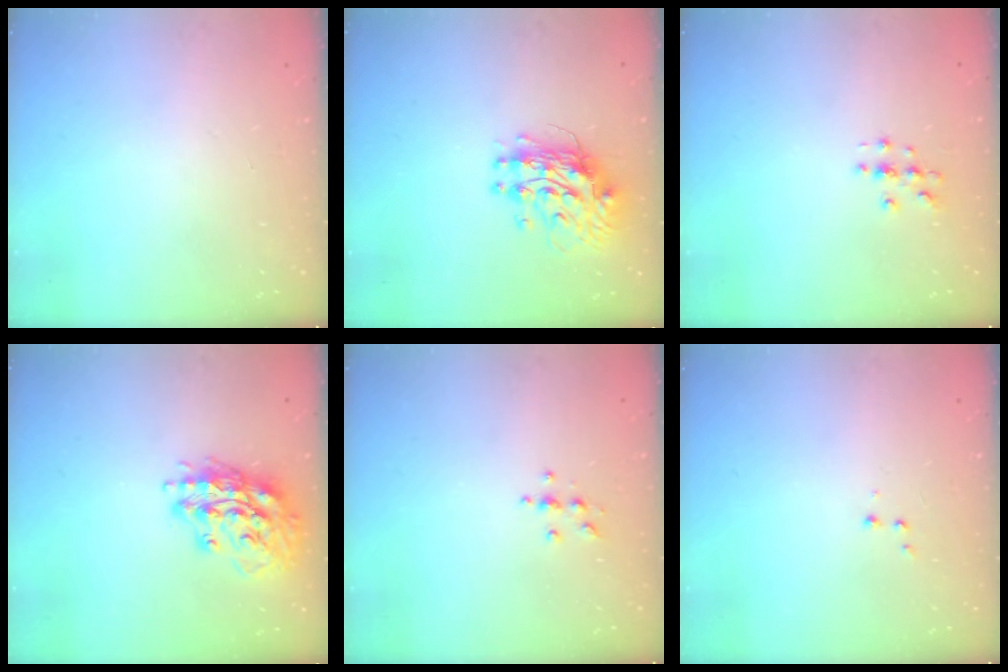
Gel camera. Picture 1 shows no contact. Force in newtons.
{"total": 11.0, "press": 10.9, "slide": 1.0}
{"total": 2.7, "press": 2.7, "slide": 0.3}
{"total": 16.7, "press": 16.5, "slide": 2.3}
{"total": 3.8, "press": 3.7, "slide": 0.5}
{"total": 2.6, "press": 2.5, "slide": 0.6}